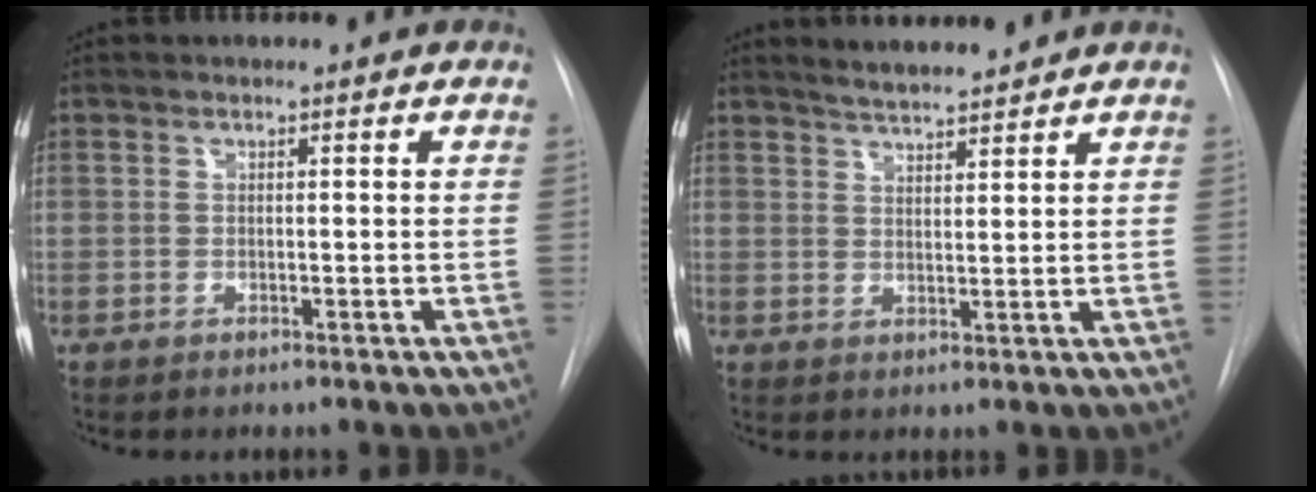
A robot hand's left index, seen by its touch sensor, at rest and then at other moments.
{"total": 5.2, "force": [5.0, 0.4, 1.6], "torque": [-0.031, 0.010, 0.083]}